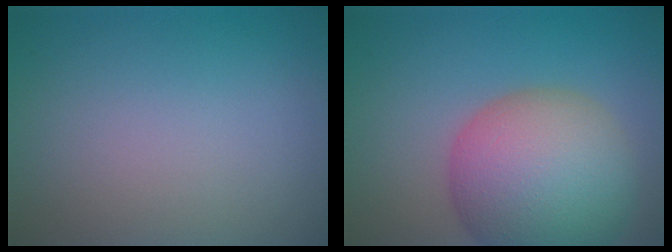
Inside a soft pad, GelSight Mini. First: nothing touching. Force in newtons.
{"total": 11.4, "press": 11.4, "slide": 0.6}